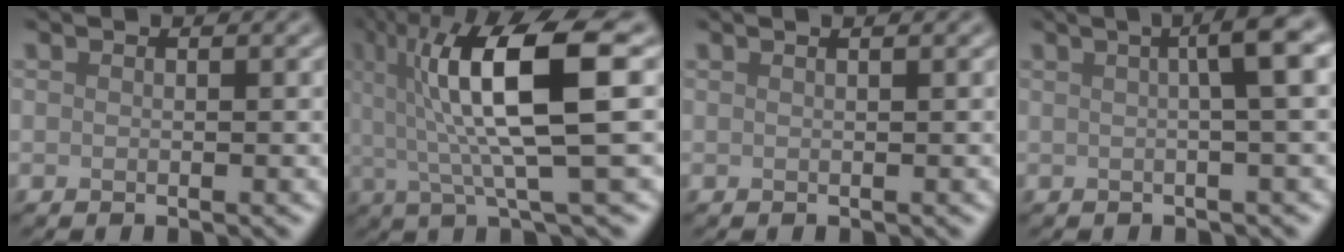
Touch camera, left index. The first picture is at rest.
{"total": 10.8, "force": [2.2, 2.3, 10.3], "torque": [-0.168, 0.006, 0.042]}
{"total": 1.7, "force": [0.8, 0.7, 1.2], "torque": [-0.005, 0.001, -0.005]}
{"total": 4.9, "force": [0.9, 1.0, 4.7], "torque": [-0.053, 0.019, 0.012]}